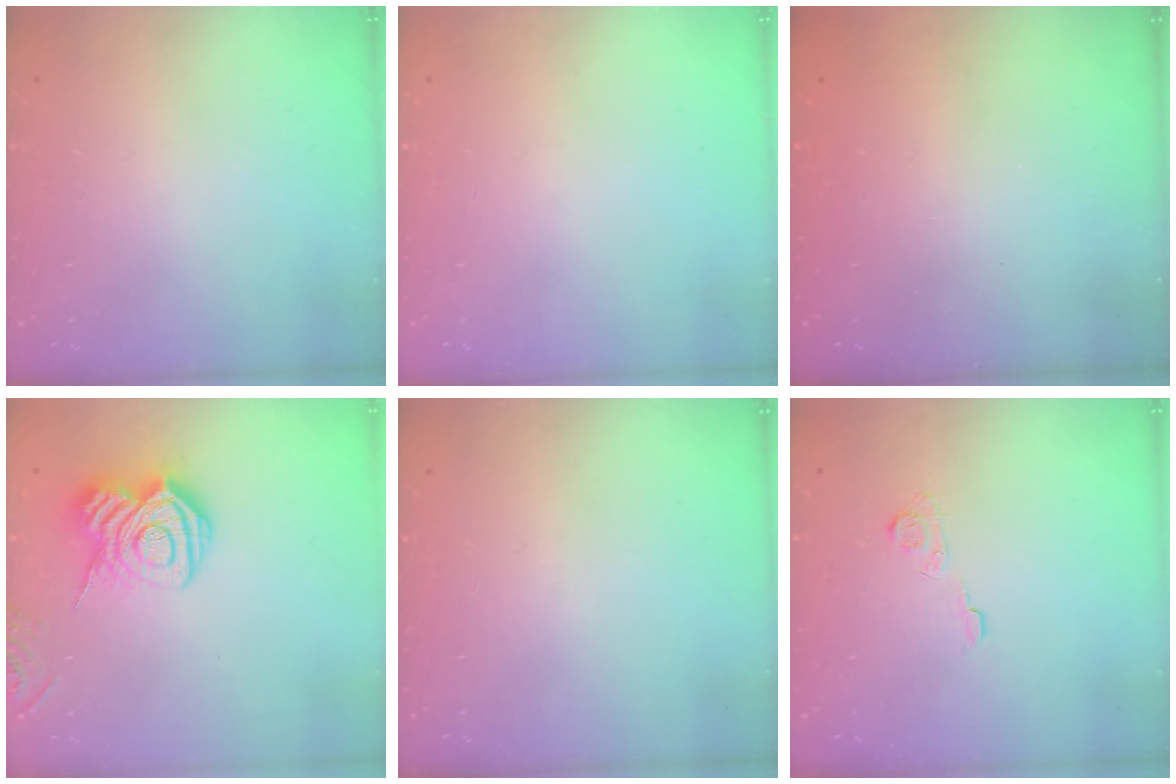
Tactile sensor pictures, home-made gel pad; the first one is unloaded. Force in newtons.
{"total": 0.0}
{"total": 2.6, "press": 2.5, "slide": 0.9}
{"total": 14.7, "press": 14.6, "slide": 1.0}
{"total": 0.0}
{"total": 6.2, "press": 6.2, "slide": 0.5}